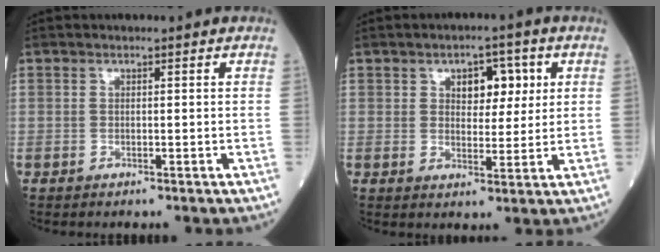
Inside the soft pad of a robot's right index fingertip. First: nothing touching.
{"total": 5.6, "force": [2.1, 3.2, 4.1], "torque": [-0.053, 0.011, 0.033]}